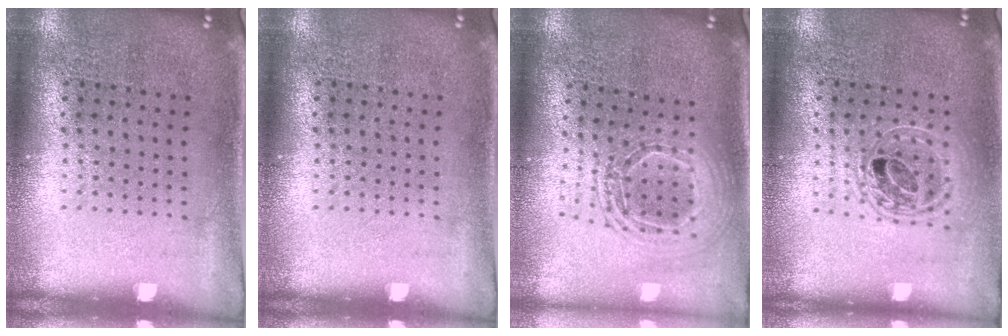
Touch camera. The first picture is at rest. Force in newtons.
{"total": 0.0}
{"total": 1.9, "press": 1.5, "slide": 1.2}
{"total": 1.7, "press": 1.4, "slide": 0.9}